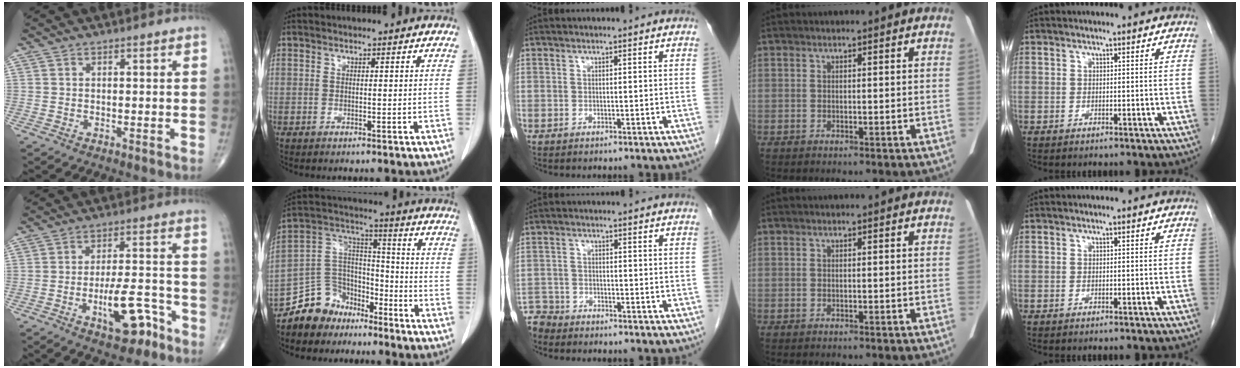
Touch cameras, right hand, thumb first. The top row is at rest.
{"thumb": {"total": 10.3, "force": [-5.2, 4.2, 7.9], "torque": [-0.114, 0.038, -0.075]}, "index": {"total": 10.7, "force": [-8.3, 6.7, 1.1], "torque": [-0.026, 0.061, -0.153]}, "middle": {"total": 4.3, "force": [-4.1, 1.1, -0.6], "torque": [0.011, -0.008, -0.081]}}